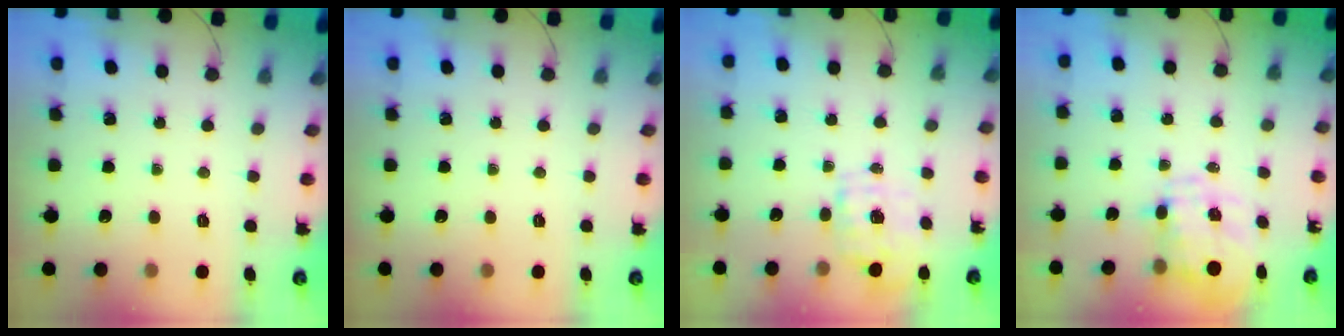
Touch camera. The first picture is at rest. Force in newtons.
{"total": 0.0}
{"total": 1.7, "press": 1.6, "slide": 0.5}
{"total": 6.7, "press": 6.6, "slide": 1.5}